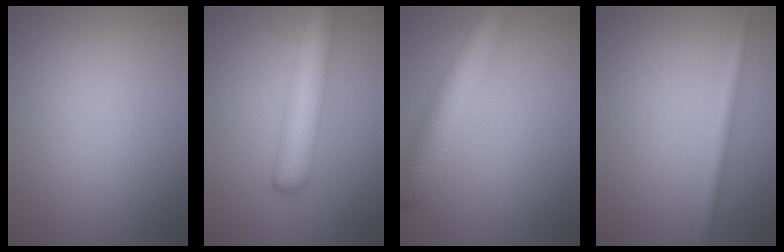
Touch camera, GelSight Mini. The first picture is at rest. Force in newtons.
{"total": 5.7, "press": 5.7, "slide": 0.2}
{"total": 6.9, "press": 6.9, "slide": 0.2}
{"total": 1.8, "press": 1.8, "slide": 0.1}